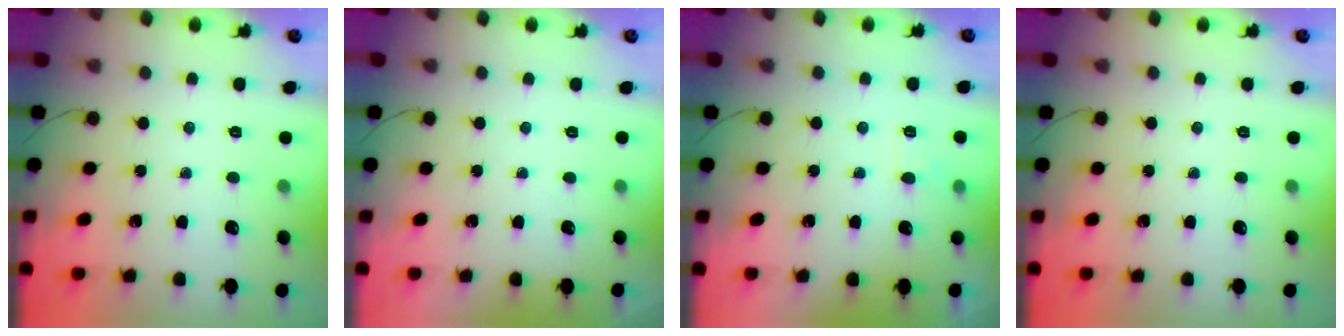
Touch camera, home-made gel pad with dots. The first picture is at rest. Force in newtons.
{"total": 1.8, "press": 1.7, "slide": 0.3}
{"total": 2.6, "press": 2.2, "slide": 1.4}
{"total": 0.0}